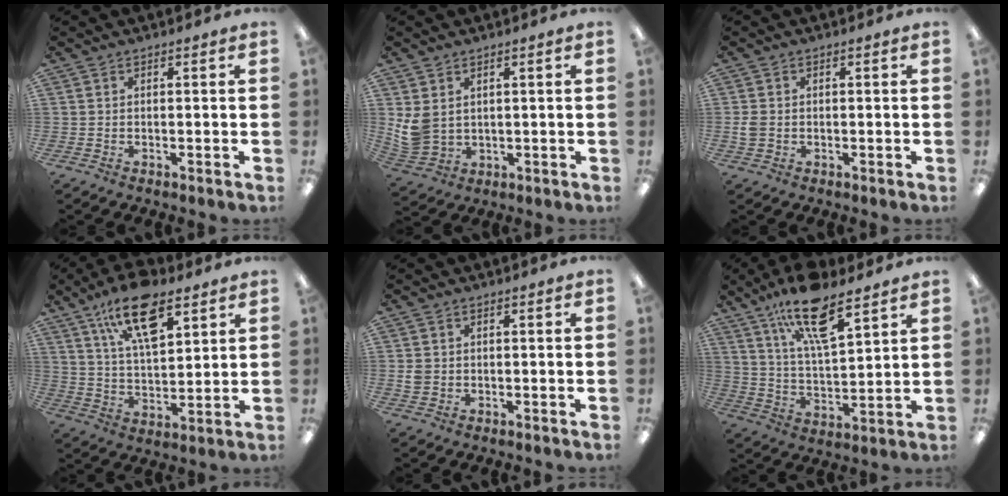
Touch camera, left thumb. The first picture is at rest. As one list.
[{"total": 6.3, "force": [2.1, 4.9, 3.3], "torque": [-0.088, -0.007, 0.044]}, {"total": 2.7, "force": [-0.2, 2.2, 1.6], "torque": [-0.027, 0.006, -0.003]}, {"total": 16.0, "force": [9.8, 6.9, 10.6], "torque": [-0.180, -0.035, 0.169]}, {"total": 2.1, "force": [0.0, 1.9, 0.9], "torque": [-0.007, 0.001, -0.003]}, {"total": 16.2, "force": [10.8, 5.4, 10.8], "torque": [-0.182, -0.051, 0.182]}]